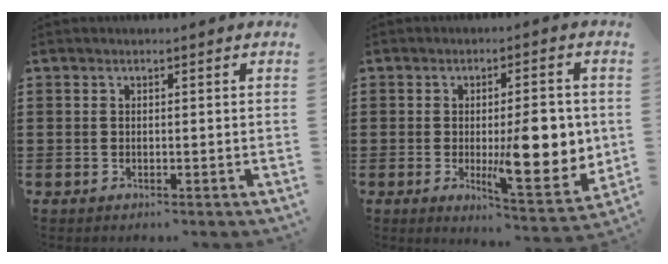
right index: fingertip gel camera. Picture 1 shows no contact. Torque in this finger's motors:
{"motor_torque": [0.92, 0.21, 1.05, 0.21]}